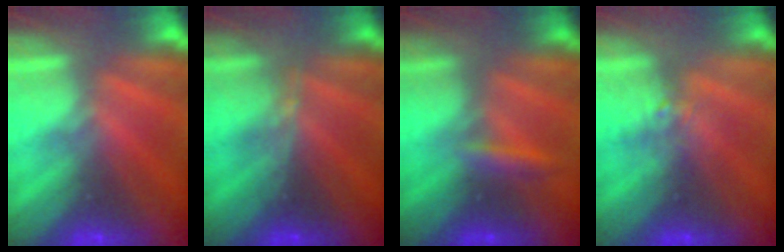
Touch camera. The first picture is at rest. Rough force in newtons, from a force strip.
{"total": 2.9}
{"total": 2.5}
{"total": 2.2}